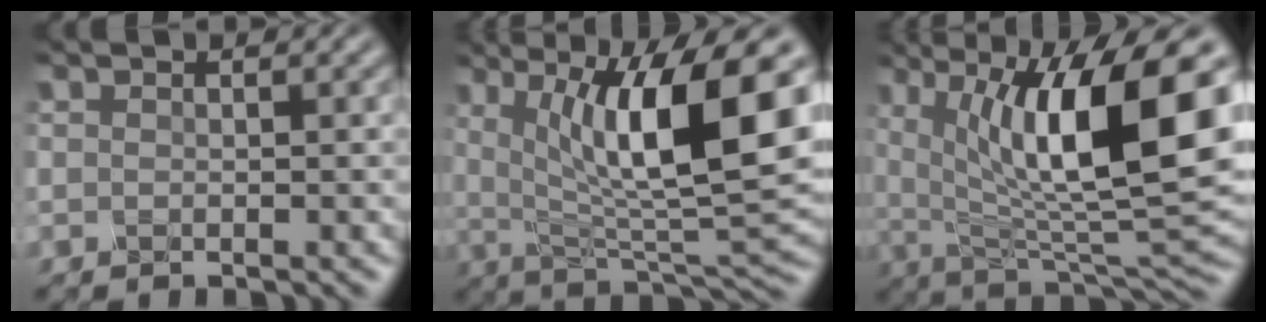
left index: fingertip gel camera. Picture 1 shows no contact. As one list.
[{"total": 12.8, "force": [2.8, 3.4, 12.0], "torque": [-0.181, -0.003, 0.048]}, {"total": 14.0, "force": [3.2, 4.6, 12.9], "torque": [-0.194, -0.006, 0.052]}]